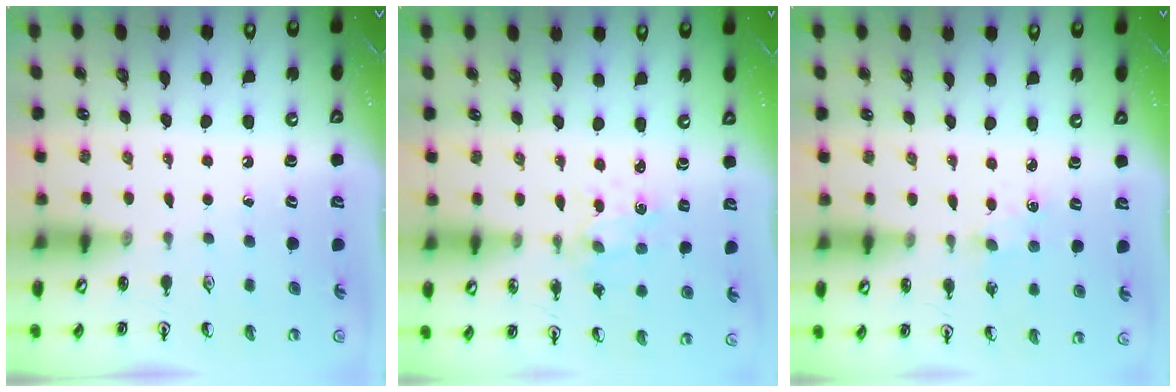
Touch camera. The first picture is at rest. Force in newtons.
{"total": 1.5, "press": 1.4, "slide": 0.3}
{"total": 1.4, "press": 1.3, "slide": 0.3}